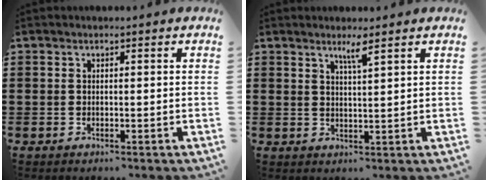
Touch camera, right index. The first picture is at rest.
{"total": 2.5, "force": [1.9, -0.2, 1.7], "torque": [-0.035, -0.003, 0.032]}